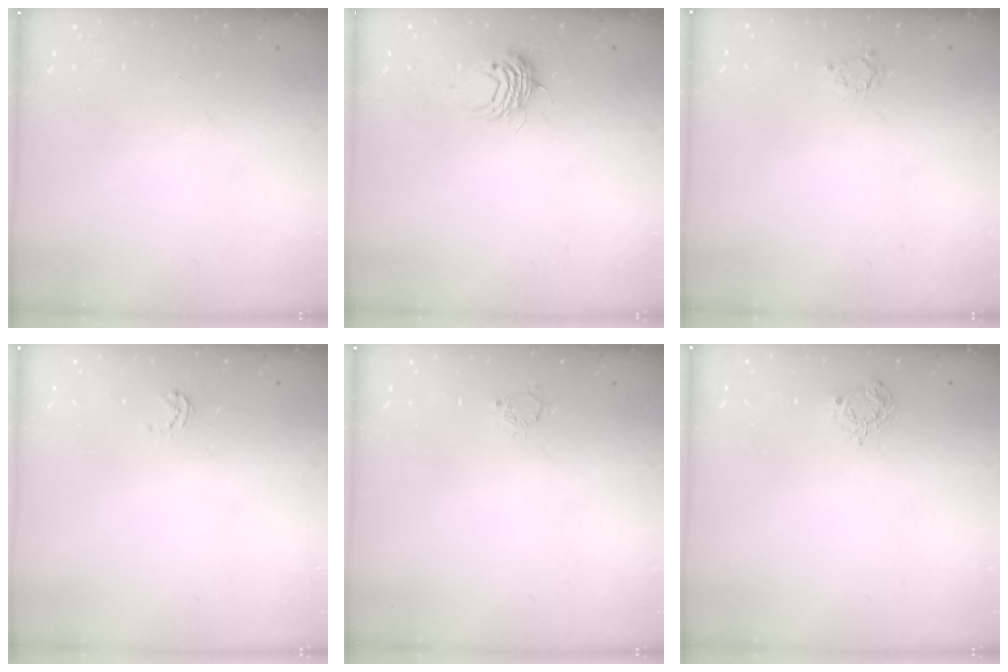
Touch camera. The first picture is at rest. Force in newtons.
{"total": 7.4, "press": 7.4, "slide": 0.3}
{"total": 2.5, "press": 2.5, "slide": 0.4}
{"total": 3.5, "press": 3.5, "slide": 0.2}
{"total": 2.6, "press": 2.6, "slide": 0.3}
{"total": 5.5, "press": 5.5, "slide": 0.4}